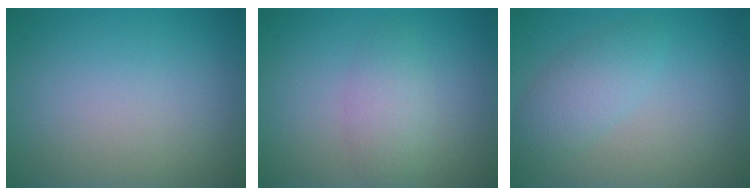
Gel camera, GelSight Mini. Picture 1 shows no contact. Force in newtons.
{"total": 2.7, "press": 2.7, "slide": 0.1}
{"total": 2.8, "press": 2.8, "slide": 0.1}